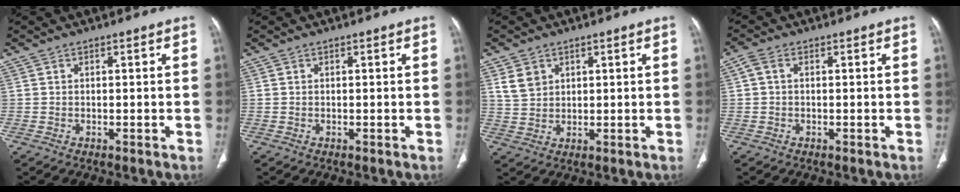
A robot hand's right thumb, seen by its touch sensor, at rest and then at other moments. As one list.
[{"total": 0.0}, {"total": 4.3, "force": [2.2, 3.2, 1.8], "torque": [-0.022, -0.006, 0.052]}, {"total": 2.0, "force": [0.3, 1.2, 1.5], "torque": [-0.036, 0.011, 0.005]}]